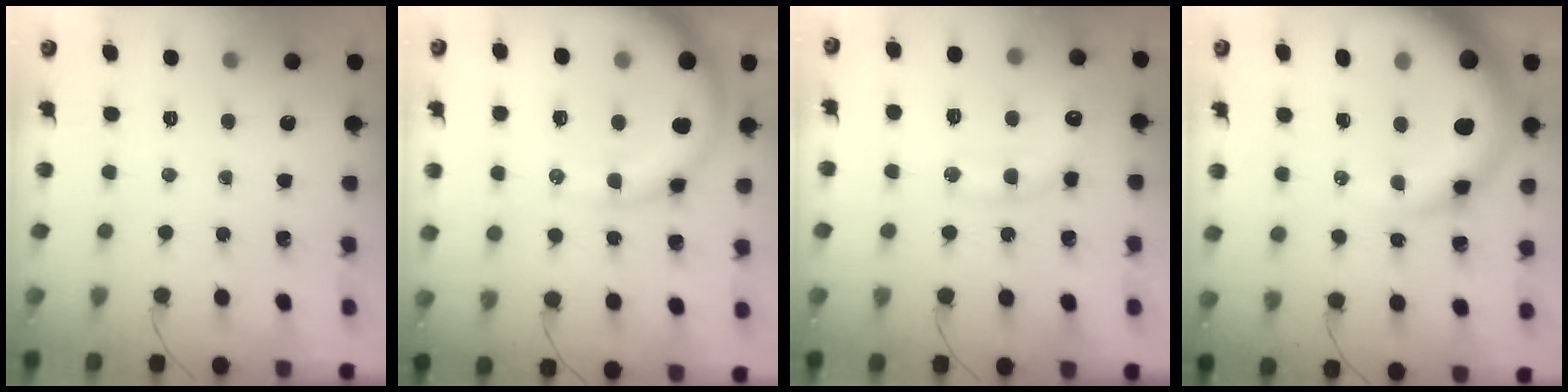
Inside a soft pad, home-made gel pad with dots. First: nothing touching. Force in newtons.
{"total": 16.7, "press": 16.5, "slide": 2.7}
{"total": 13.3, "press": 13.3, "slide": 0.9}
{"total": 16.4, "press": 15.8, "slide": 4.6}